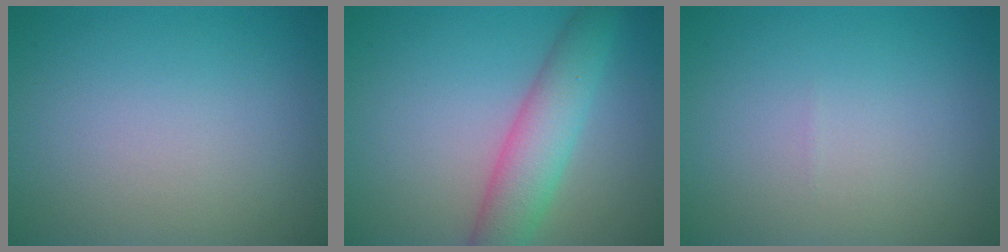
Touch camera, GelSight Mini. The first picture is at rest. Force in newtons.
{"total": 5.1, "press": 5.1, "slide": 0.2}
{"total": 0.0}